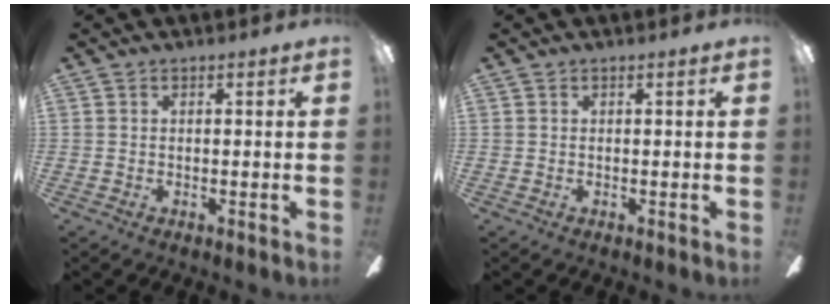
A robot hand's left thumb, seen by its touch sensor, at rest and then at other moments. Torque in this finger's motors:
{"motor_torque": [0.00, 0.00, 0.01, -0.01, 0.00]}